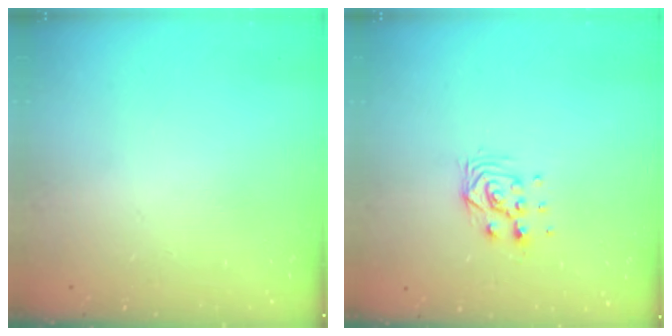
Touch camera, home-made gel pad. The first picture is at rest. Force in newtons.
{"total": 7.3, "press": 7.2, "slide": 0.6}